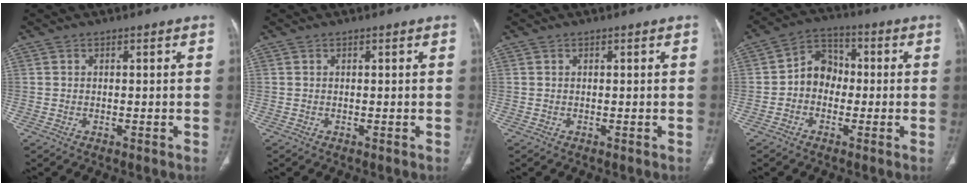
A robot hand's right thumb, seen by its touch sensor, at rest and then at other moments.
{"total": 0.0}
{"total": 0.0}
{"total": 7.1, "force": [-0.9, 5.9, 3.8], "torque": [-0.035, 0.029, -0.034]}